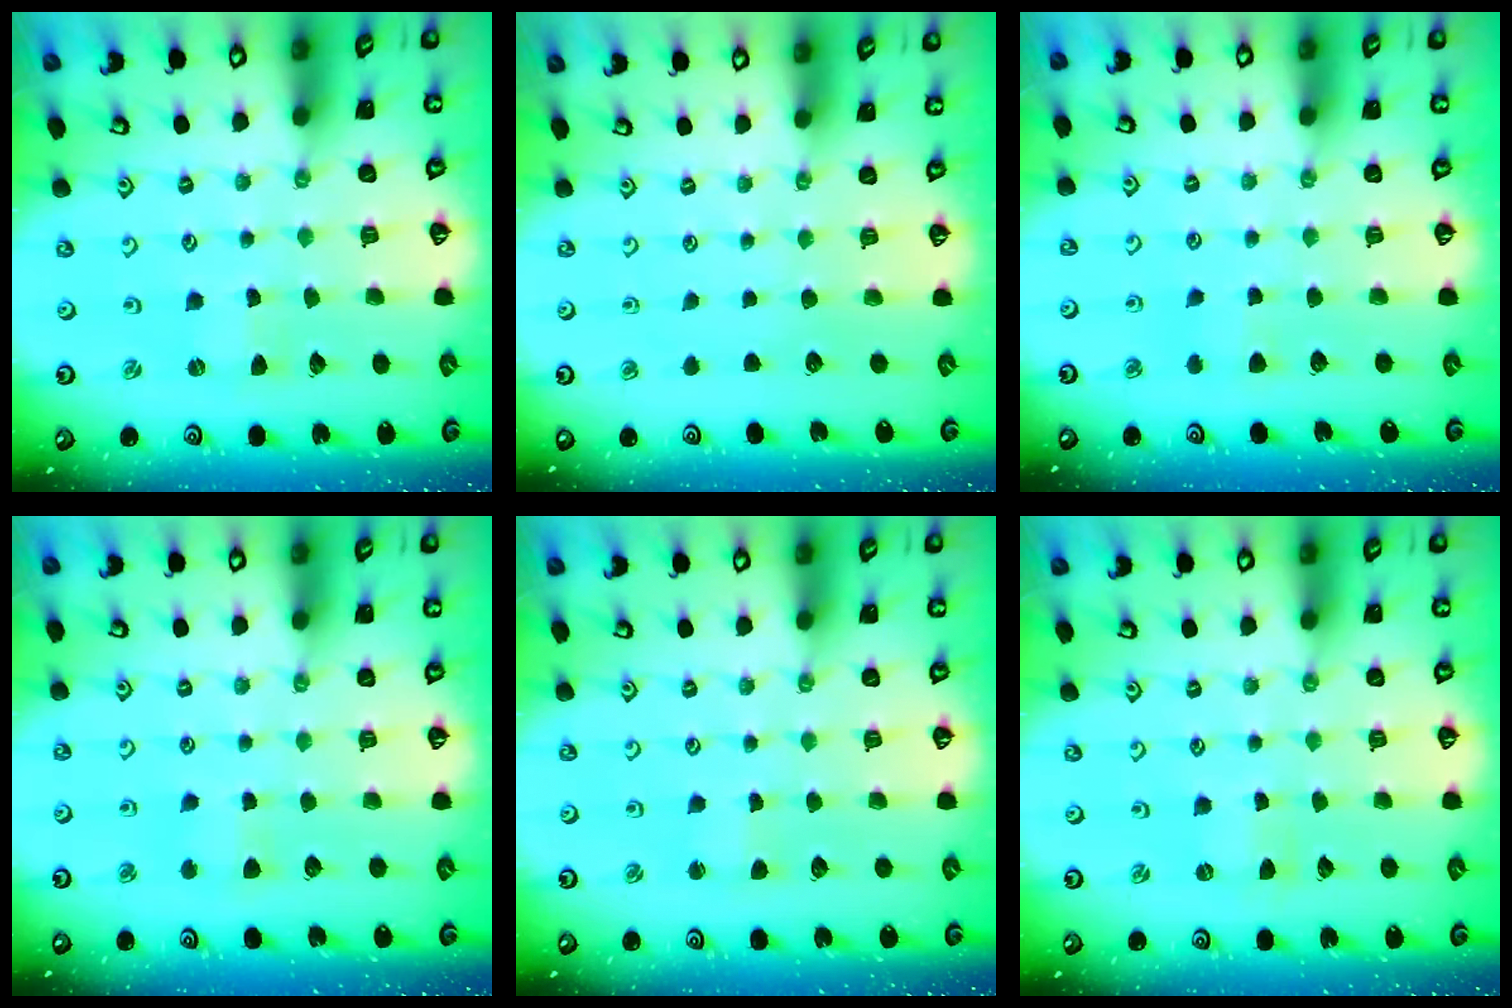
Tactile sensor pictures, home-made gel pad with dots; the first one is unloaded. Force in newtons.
{"total": 0.0}
{"total": 3.9, "press": 3.8, "slide": 0.7}
{"total": 2.7, "press": 2.6, "slide": 0.8}
{"total": 2.1, "press": 2.1, "slide": 0.4}
{"total": 0.0}